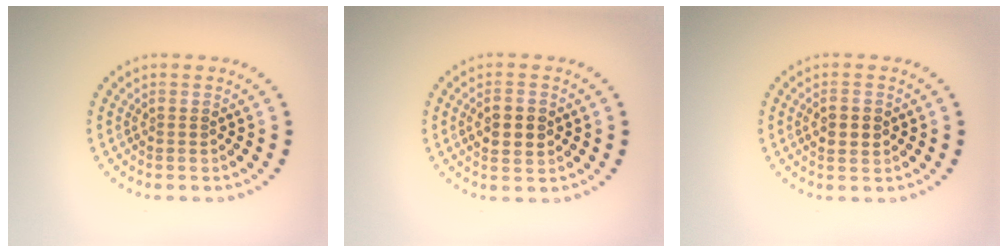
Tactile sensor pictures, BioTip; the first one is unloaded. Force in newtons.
{"total": 3.1, "press": 3.1, "slide": 0.1}
{"total": 2.7, "press": 2.7, "slide": 0.0}